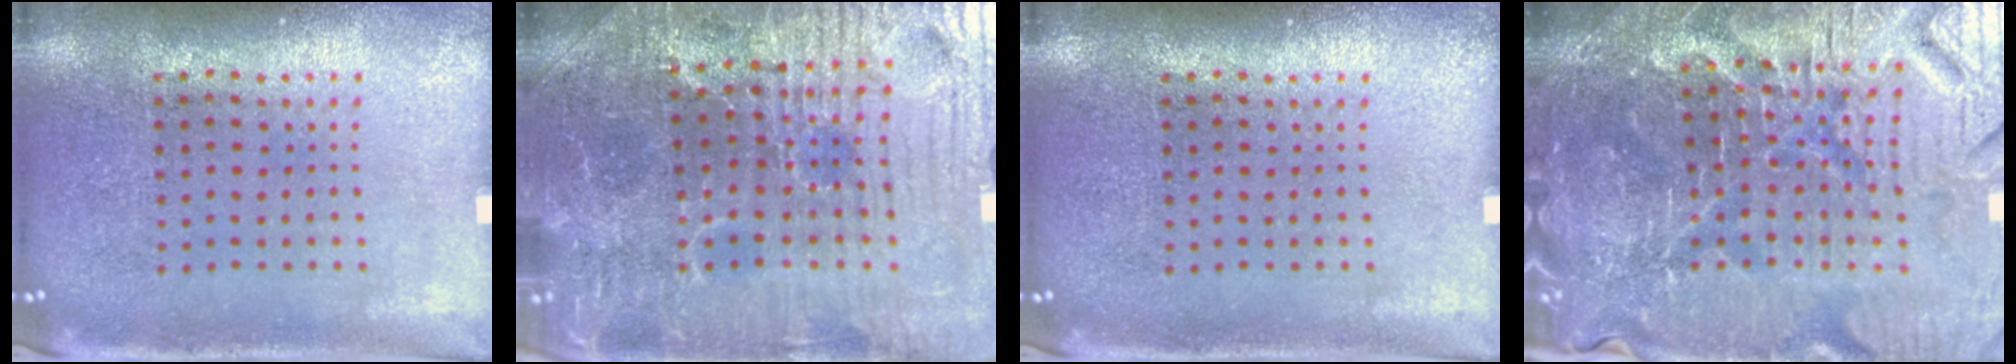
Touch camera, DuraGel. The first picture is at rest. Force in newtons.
{"total": 5.3, "press": 5.1, "slide": 1.5}
{"total": 0.0}
{"total": 5.8, "press": 5.5, "slide": 1.9}